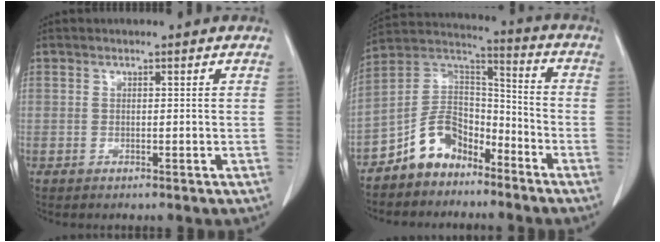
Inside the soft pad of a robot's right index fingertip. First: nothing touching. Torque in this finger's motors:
{"motor_torque": [-0.02, 0.13, -0.02, -0.07]}